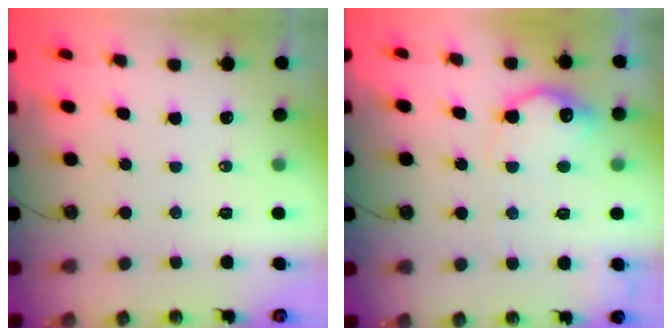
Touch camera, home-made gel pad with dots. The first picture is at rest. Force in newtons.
{"total": 15.0, "press": 15.0, "slide": 1.0}